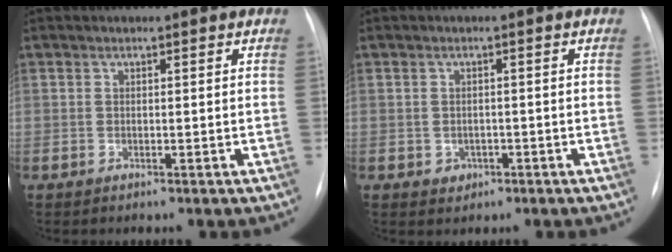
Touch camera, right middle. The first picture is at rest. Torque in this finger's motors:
{"motor_torque": [0.36, -0.36, 0.06, 0.00]}